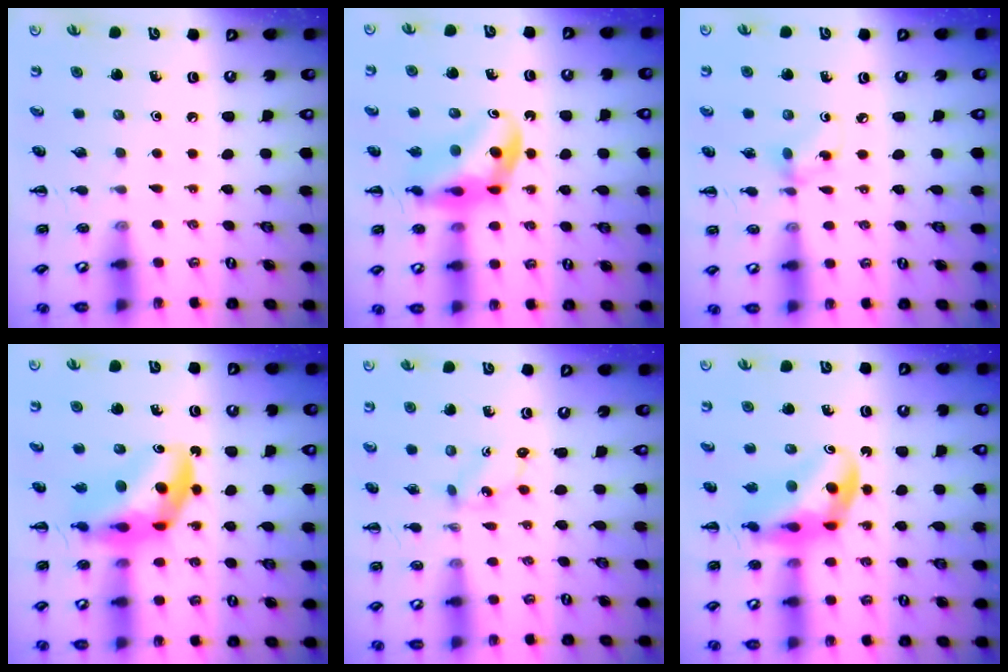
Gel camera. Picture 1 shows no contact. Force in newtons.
{"total": 11.8, "press": 11.3, "slide": 3.2}
{"total": 3.9, "press": 3.7, "slide": 1.1}
{"total": 11.2, "press": 10.7, "slide": 3.3}
{"total": 1.3, "press": 1.2, "slide": 0.5}
{"total": 12.3, "press": 11.8, "slide": 3.4}